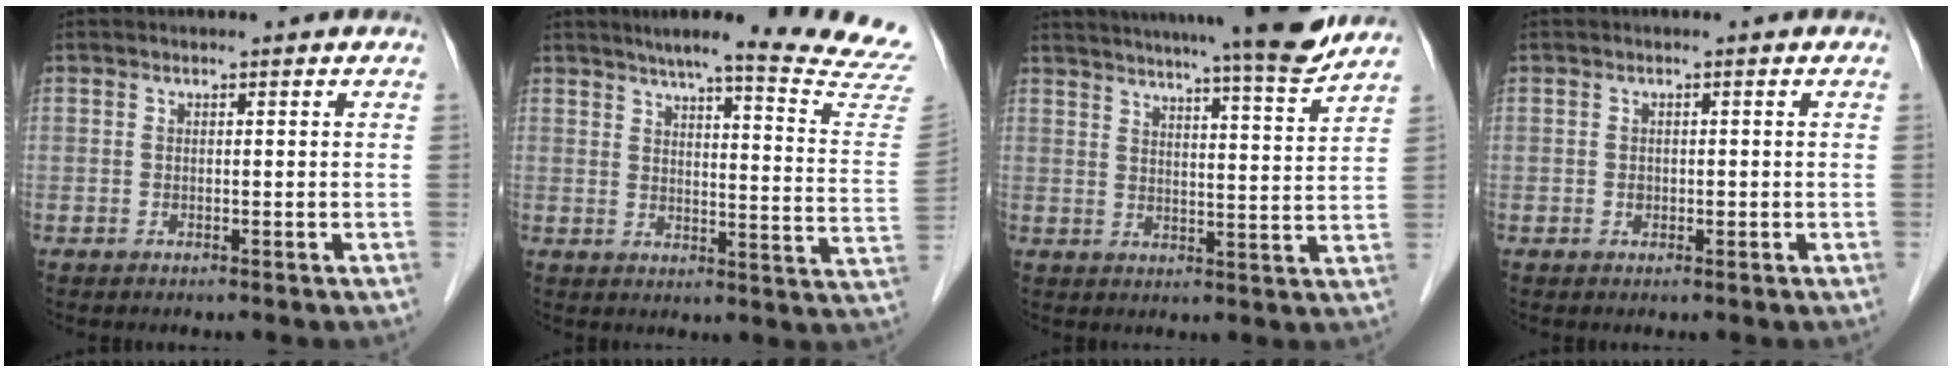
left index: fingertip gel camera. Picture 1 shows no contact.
{"total": 21.7, "force": [19.8, -1.0, 9.0], "torque": [-0.118, -0.096, 0.225]}
{"total": 17.6, "force": [15.6, -0.4, 8.1], "torque": [-0.127, -0.025, 0.205]}
{"total": 0.8, "force": [-0.1, 0.7, 0.4], "torque": [-0.007, 0.002, -0.002]}